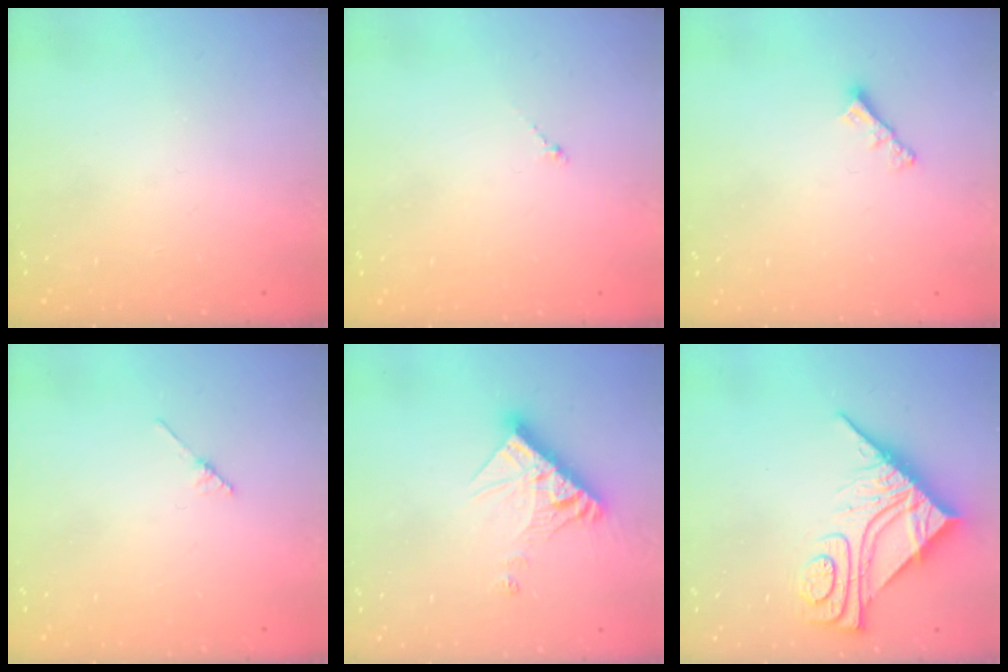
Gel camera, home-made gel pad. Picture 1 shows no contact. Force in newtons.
{"total": 0.7, "press": 0.6, "slide": 0.4}
{"total": 2.9, "press": 2.9, "slide": 0.3}
{"total": 2.1, "press": 2.1, "slide": 0.1}
{"total": 11.6, "press": 11.5, "slide": 1.1}
{"total": 11.7, "press": 11.7, "slide": 1.1}